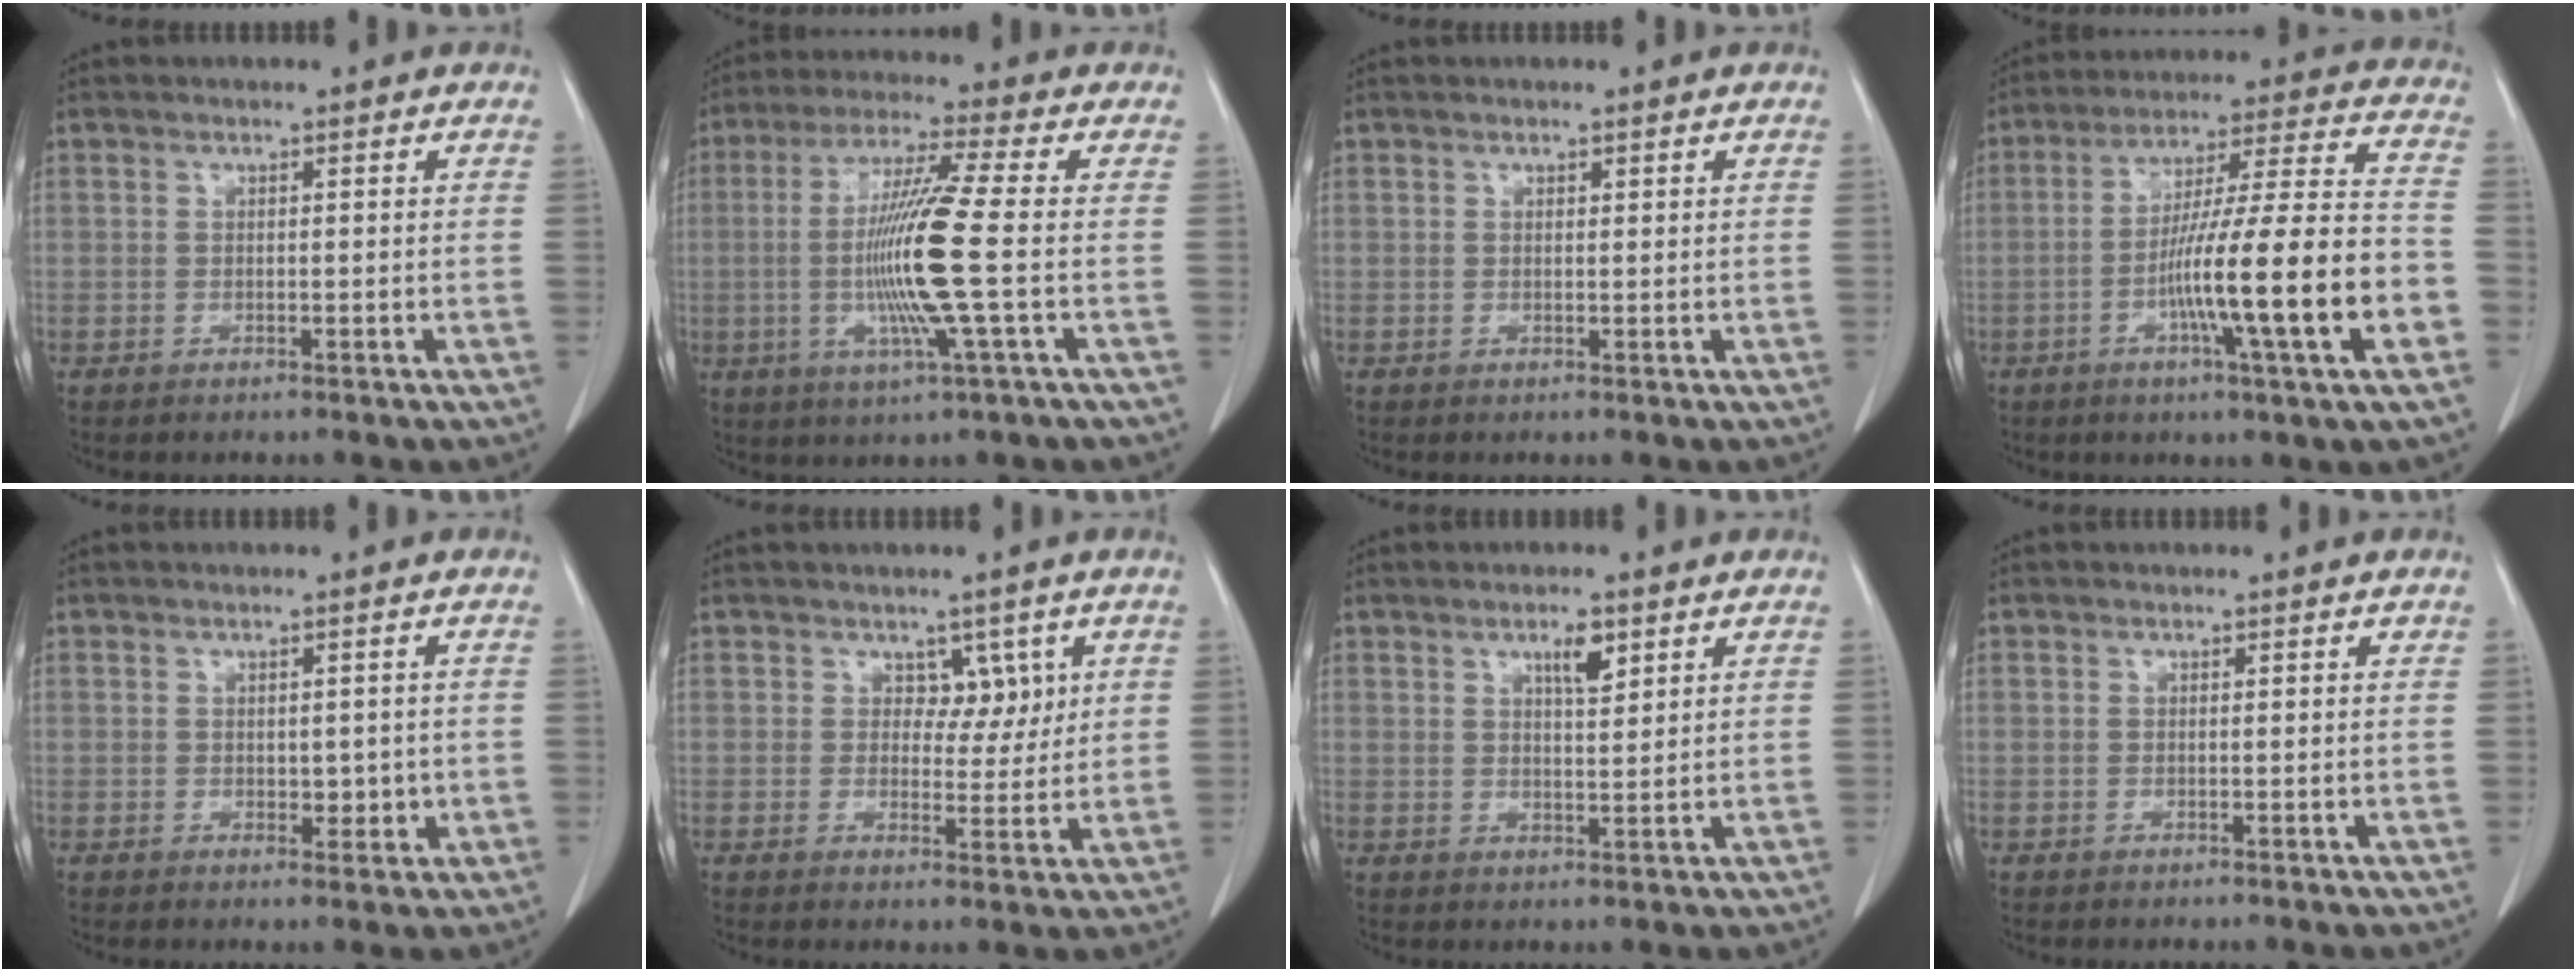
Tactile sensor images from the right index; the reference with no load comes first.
{"total": 12.8, "force": [-1.4, -1.3, 12.6], "torque": [-0.253, -0.014, -0.035]}
{"total": 0.0}
{"total": 18.5, "force": [-5.6, -0.1, 17.7], "torque": [-0.275, 0.000, -0.091]}
{"total": 2.6, "force": [-0.1, 1.7, 2.0], "torque": [-0.021, -0.001, 0.007]}
{"total": 3.8, "force": [1.7, 2.5, 2.3], "torque": [-0.019, 0.001, 0.026]}
{"total": 3.7, "force": [2.2, 1.0, 2.8], "torque": [-0.049, -0.001, 0.036]}
{"total": 0.0}